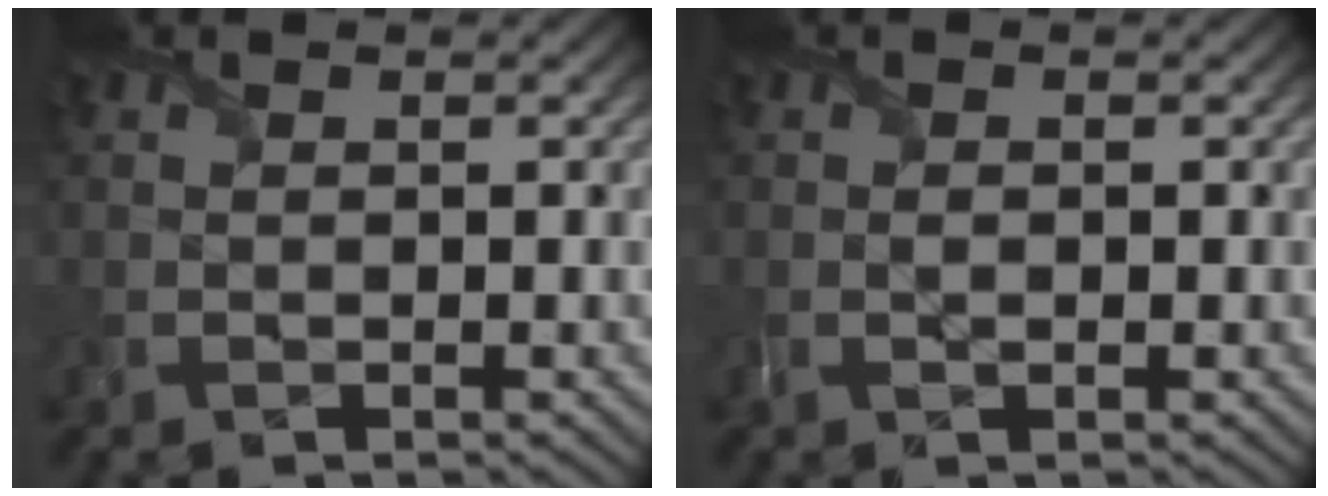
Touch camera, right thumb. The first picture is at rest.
{"total": 1.1, "force": [-0.2, 0.6, 0.9], "torque": [-0.019, -0.001, -0.002]}